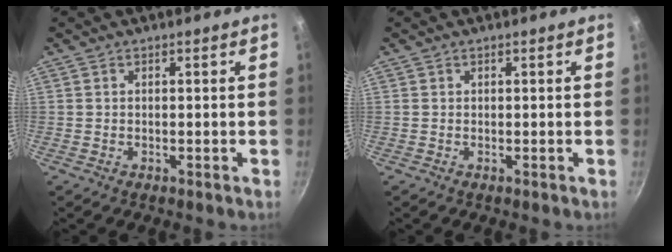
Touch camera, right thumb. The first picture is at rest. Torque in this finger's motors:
{"motor_torque": [0.18, -0.47, 0.12, -0.28, 0.00]}